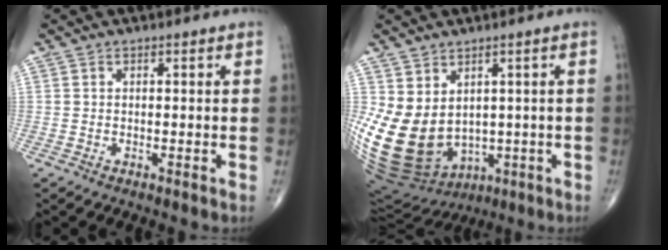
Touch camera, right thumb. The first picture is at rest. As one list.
[{"total": 17.1, "force": [-0.1, 12.5, 11.6], "torque": [-0.231, -0.016, 0.039]}]